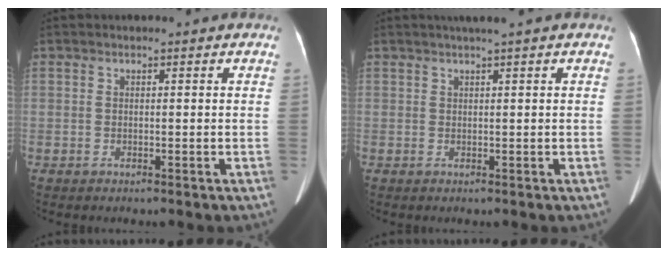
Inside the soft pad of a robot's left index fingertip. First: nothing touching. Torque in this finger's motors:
{"motor_torque": [0.13, -0.12, 0.05, 0.02]}